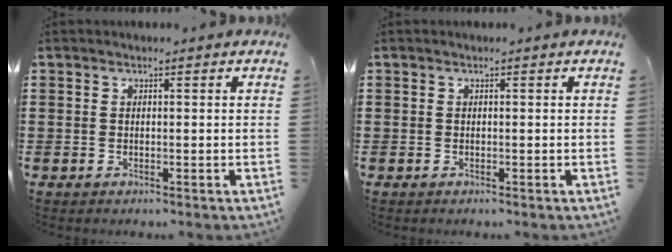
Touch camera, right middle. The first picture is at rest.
{"total": 0.0}